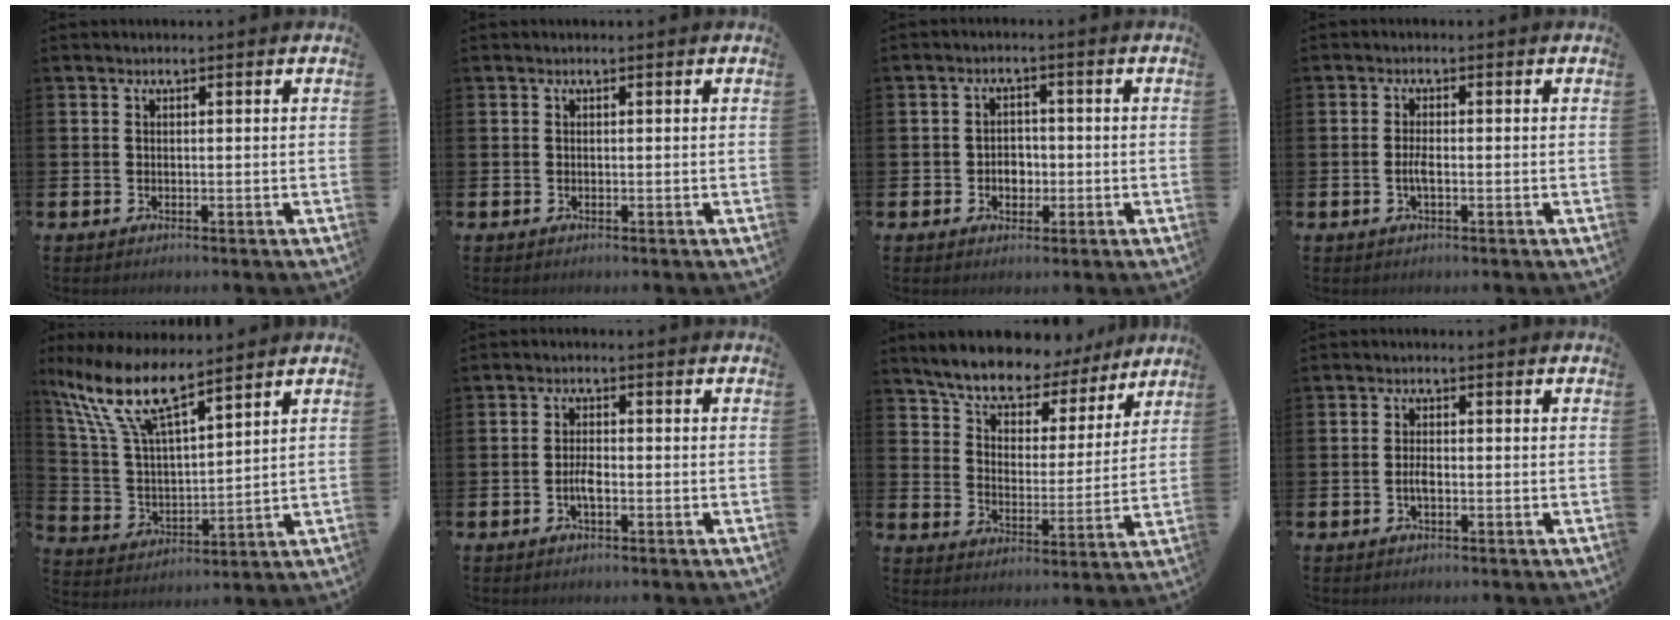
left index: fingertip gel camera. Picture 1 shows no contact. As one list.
[{"total": 0.0}, {"total": 2.6, "force": [-0.6, 2.2, 1.3], "torque": [-0.012, -0.001, -0.020]}, {"total": 1.9, "force": [-0.5, 0.5, 1.7], "torque": [-0.039, 0.004, -0.009]}, {"total": 11.1, "force": [8.8, 2.8, 6.2], "torque": [-0.159, -0.036, 0.156]}, {"total": 2.4, "force": [-0.7, 0.9, 2.2], "torque": [-0.039, 0.002, -0.014]}, {"total": 7.7, "force": [7.3, 2.2, 1.4], "torque": [-0.063, -0.054, 0.128]}, {"total": 1.9, "force": [-0.5, 0.7, 1.6], "torque": [-0.030, 0.000, -0.011]}]